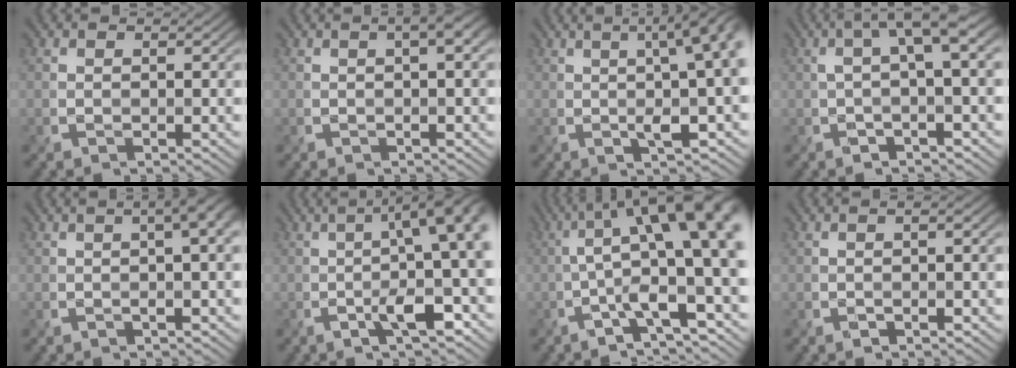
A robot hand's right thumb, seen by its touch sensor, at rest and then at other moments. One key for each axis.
{"total": 2.8, "fx": 0.4, "fy": 0.5, "fz": 2.7, "tx": -0.042, "ty": 0.007, "tz": 0.004}
{"total": 10.8, "fx": 0.6, "fy": 3.4, "fz": 10.3, "tx": -0.099, "ty": 0.032, "tz": -0.011}
{"total": 5.8, "fx": 1.2, "fy": 1.1, "fz": 5.5, "tx": -0.080, "ty": 0.020, "tz": 0.013}
{"total": 5.1, "fx": 0.7, "fy": 1.4, "fz": 4.9, "tx": -0.056, "ty": 0.019, "tz": 0.004}
{"total": 11.3, "fx": -1.0, "fy": 3.0, "fz": 10.8, "tx": -0.135, "ty": 0.026, "tz": -0.025}
{"total": 14.3, "fx": 1.1, "fy": 4.3, "fz": 13.6, "tx": -0.212, "ty": 0.022, "tz": 0.013}
{"total": 1.9, "fx": -0.1, "fy": 0.3, "fz": 1.9, "tx": -0.024, "ty": 0.000, "tz": -0.008}